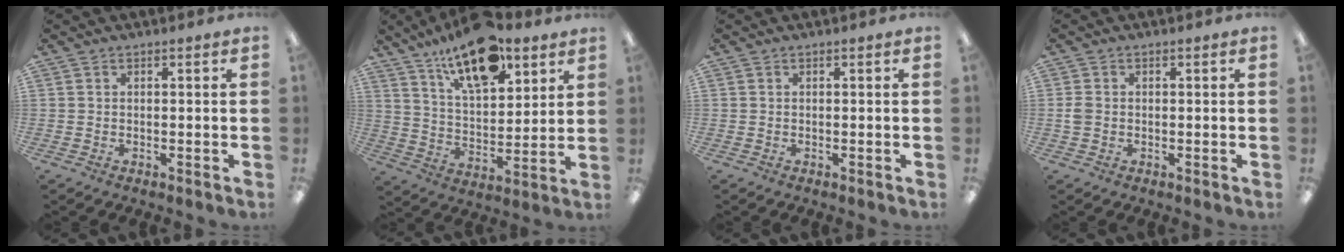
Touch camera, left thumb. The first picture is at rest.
{"total": 17.4, "force": [11.9, 7.5, 10.3], "torque": [-0.167, -0.055, 0.203]}
{"total": 0.0}
{"total": 2.1, "force": [-0.1, 1.6, 1.4], "torque": [-0.025, 0.005, -0.003]}